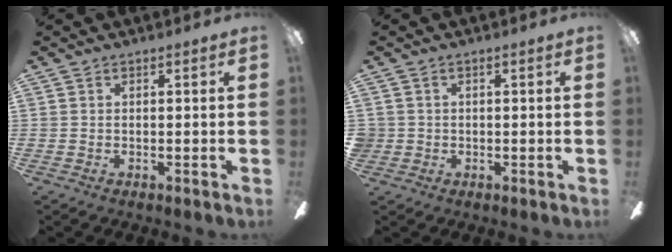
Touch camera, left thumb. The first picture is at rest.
{"total": 1.7, "force": [0.2, 1.7, 0.3], "torque": [-0.007, 0.004, 0.002]}